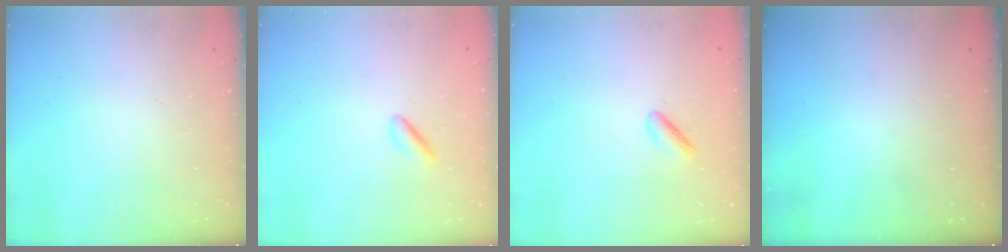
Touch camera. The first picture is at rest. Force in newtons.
{"total": 1.8, "press": 1.6, "slide": 0.8}
{"total": 1.9, "press": 1.5, "slide": 1.2}
{"total": 0.0}